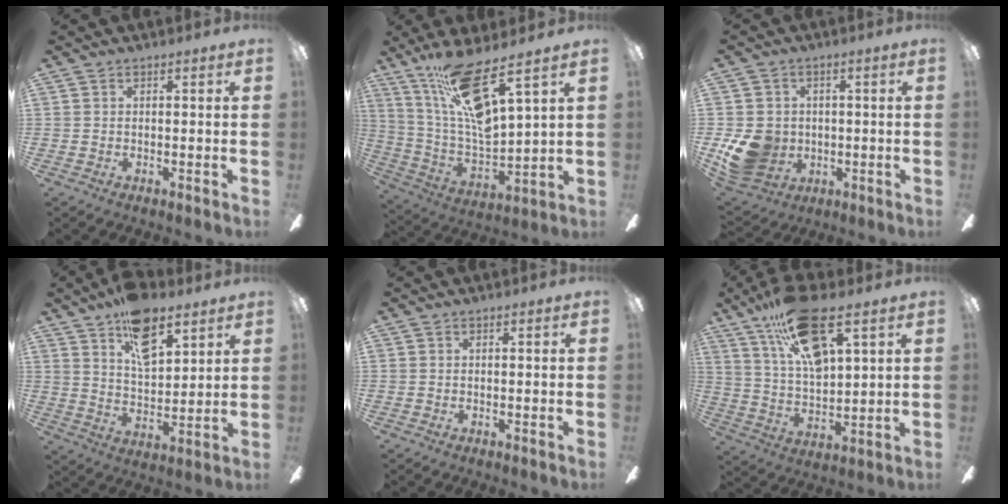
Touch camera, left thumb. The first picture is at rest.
{"total": 17.5, "force": [11.4, 3.6, 12.8], "torque": [-0.260, -0.067, 0.189]}
{"total": 11.7, "force": [-2.1, 10.3, 5.3], "torque": [-0.115, 0.013, -0.031]}
{"total": 13.2, "force": [8.8, 6.4, 7.5], "torque": [-0.122, -0.036, 0.157]}
{"total": 0.0}
{"total": 19.2, "force": [11.0, 7.2, 14.0], "torque": [-0.240, -0.042, 0.188]}